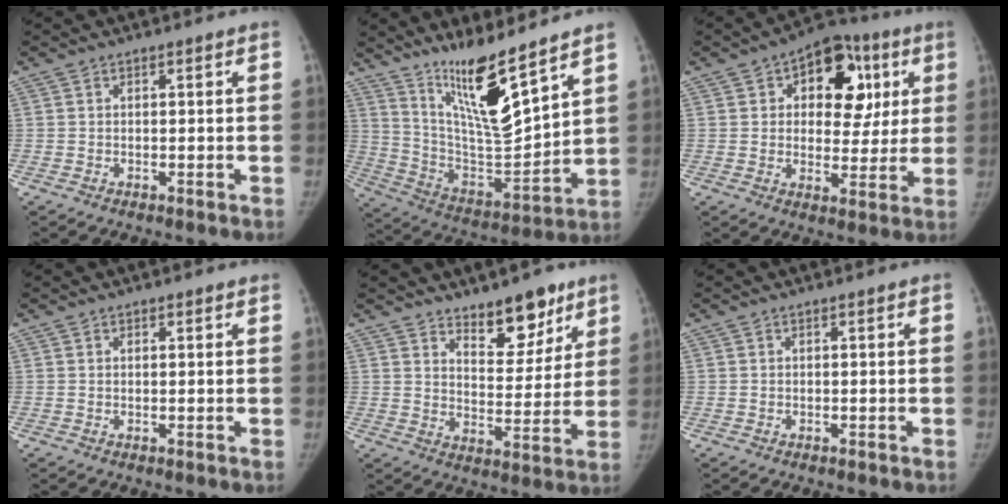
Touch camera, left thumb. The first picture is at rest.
{"total": 16.4, "force": [11.7, 2.5, 11.2], "torque": [-0.171, -0.087, 0.226]}
{"total": 16.0, "force": [5.1, 10.4, 11.2], "torque": [-0.083, 0.005, 0.070]}
{"total": 0.6, "force": [0.5, 0.3, 0.2], "torque": [0.000, -0.004, 0.004]}
{"total": 10.9, "force": [7.8, 5.1, 5.7], "torque": [-0.040, -0.057, 0.123]}
{"total": 0.0}